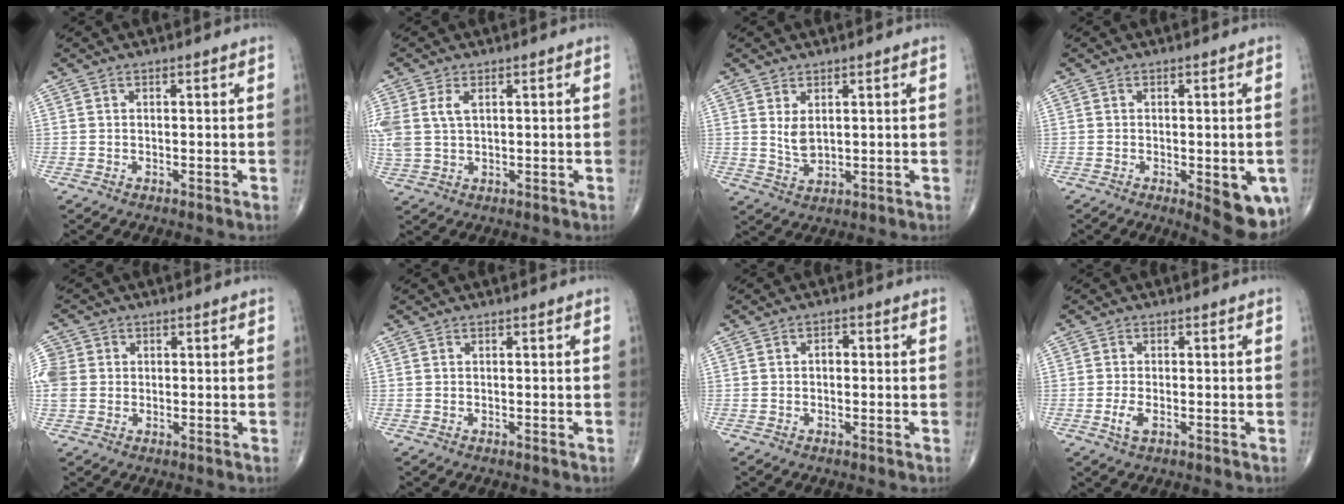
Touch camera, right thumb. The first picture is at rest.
{"total": 6.7, "force": [2.0, 4.0, 5.0], "torque": [-0.127, 0.009, 0.046]}
{"total": 3.5, "force": [1.2, 1.8, 2.8], "torque": [-0.049, -0.015, 0.030]}
{"total": 9.6, "force": [-2.9, 3.5, 8.4], "torque": [-0.086, -0.011, -0.029]}
{"total": 8.5, "force": [1.0, 7.6, 3.8], "torque": [-0.101, 0.019, 0.020]}
{"total": 0.0}
{"total": 1.6, "force": [-0.1, 1.1, 1.2], "torque": [-0.010, 0.006, -0.007]}
{"total": 2.6, "force": [-0.9, 1.2, 2.1], "torque": [-0.050, -0.001, -0.017]}